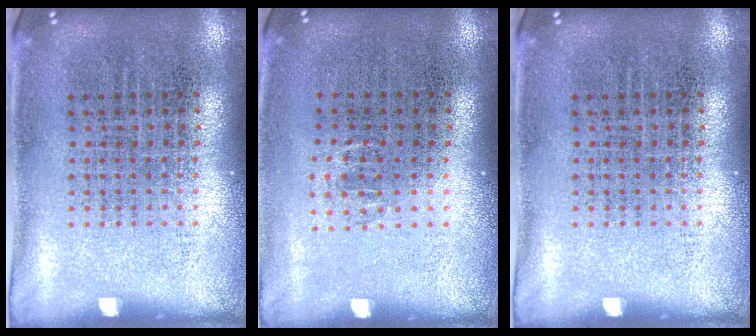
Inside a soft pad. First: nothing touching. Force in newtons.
{"total": 0.5, "press": 0.5, "slide": 0.3}
{"total": 0.0}